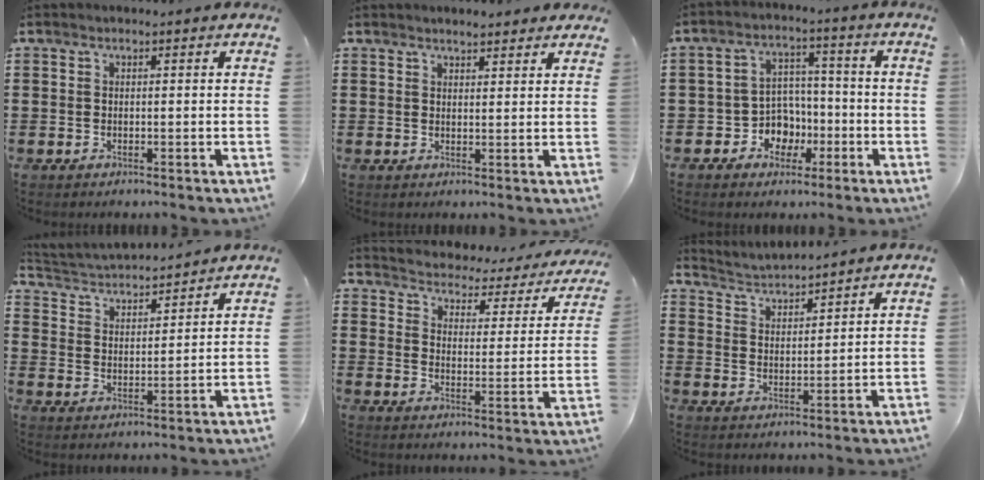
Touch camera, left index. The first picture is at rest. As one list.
[{"total": 2.2, "force": [2.1, 0.3, 0.6], "torque": [-0.015, 0.004, 0.040]}, {"total": 6.0, "force": [-2.0, 5.3, 1.8], "torque": [-0.046, 0.013, -0.034]}, {"total": 3.7, "force": [3.7, 0.3, 0.3], "torque": [-0.026, -0.026, 0.060]}, {"total": 2.1, "force": [2.1, 0.4, -0.1], "torque": [-0.019, -0.029, 0.023]}, {"total": 3.2, "force": [3.2, -0.1, -0.3], "torque": [-0.011, -0.022, 0.053]}]